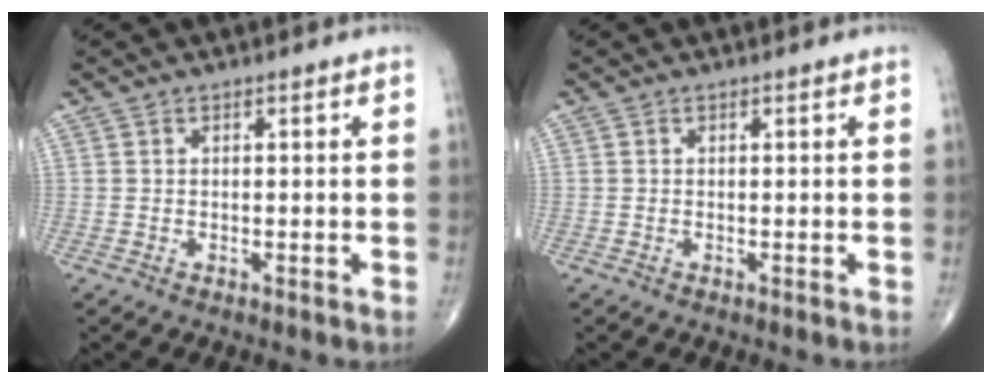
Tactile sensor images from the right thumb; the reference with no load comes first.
{"total": 0.0}